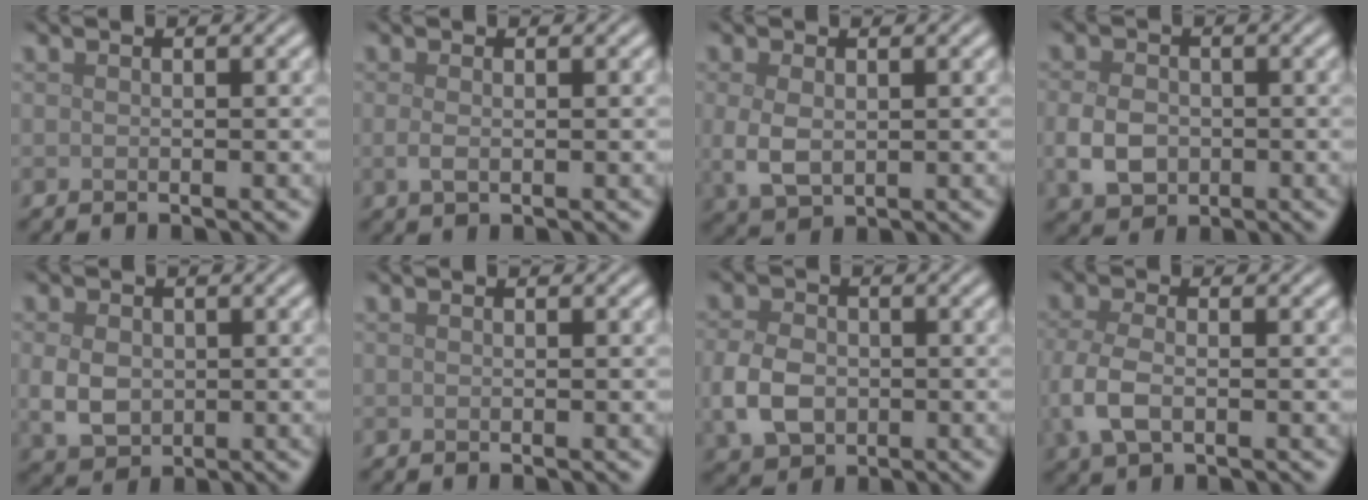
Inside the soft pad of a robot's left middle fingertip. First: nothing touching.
{"total": 1.2, "force": [-0.1, 0.6, 1.0], "torque": [-0.025, -0.003, -0.001]}
{"total": 3.3, "force": [0.0, 2.2, 2.5], "torque": [-0.062, -0.004, 0.004]}
{"total": 3.9, "force": [-0.8, 3.0, 2.4], "torque": [-0.055, -0.006, -0.018]}
{"total": 3.7, "force": [-0.1, 2.8, 2.3], "torque": [-0.054, -0.005, 0.000]}
{"total": 0.0}
{"total": 4.9, "force": [-0.9, 3.7, 3.2], "torque": [-0.079, -0.006, -0.020]}
{"total": 4.2, "force": [-1.0, 2.3, 3.3], "torque": [-0.090, -0.004, -0.024]}